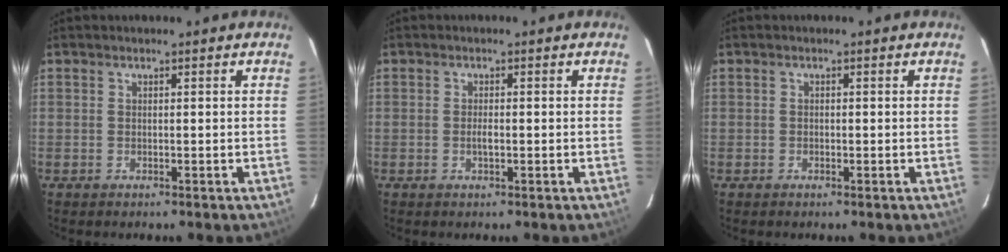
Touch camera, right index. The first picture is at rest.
{"total": 1.5, "force": [-0.4, 0.4, 1.4], "torque": [-0.027, 0.000, -0.008]}
{"total": 0.5, "force": [-0.2, 0.3, 0.4], "torque": [-0.007, 0.003, -0.005]}